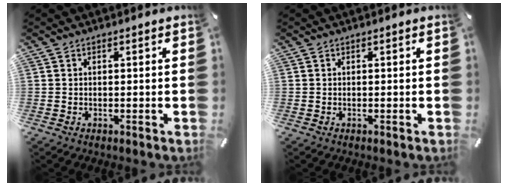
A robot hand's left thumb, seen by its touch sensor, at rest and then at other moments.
{"total": 0.0}